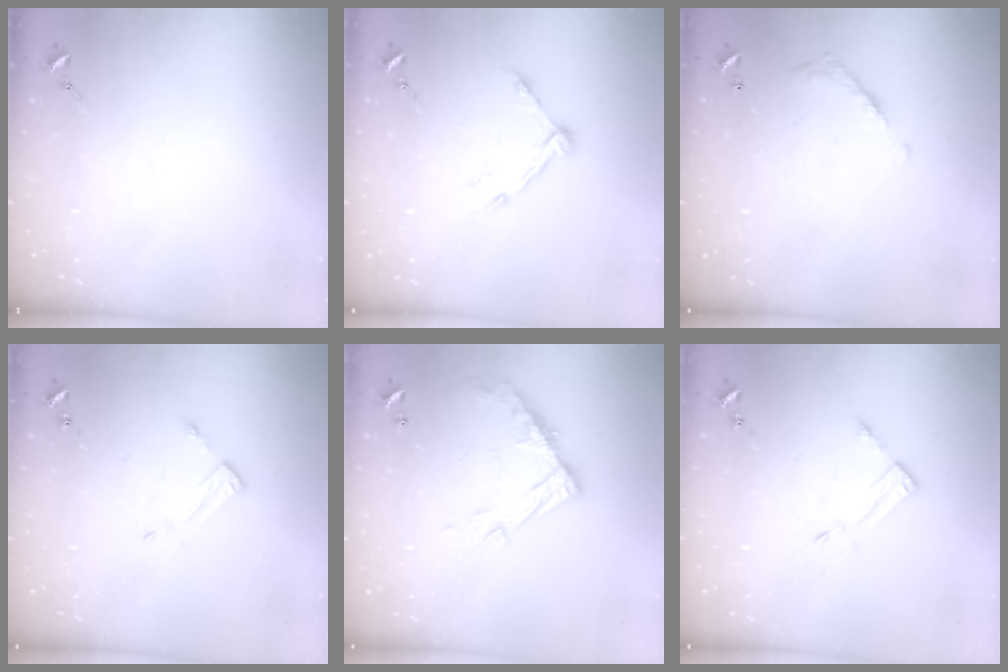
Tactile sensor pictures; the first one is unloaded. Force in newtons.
{"total": 8.7, "press": 8.7, "slide": 0.5}
{"total": 7.9, "press": 7.9, "slide": 0.3}
{"total": 3.3, "press": 3.2, "slide": 0.3}
{"total": 13.1, "press": 13.1, "slide": 1.1}
{"total": 3.5, "press": 3.4, "slide": 0.3}